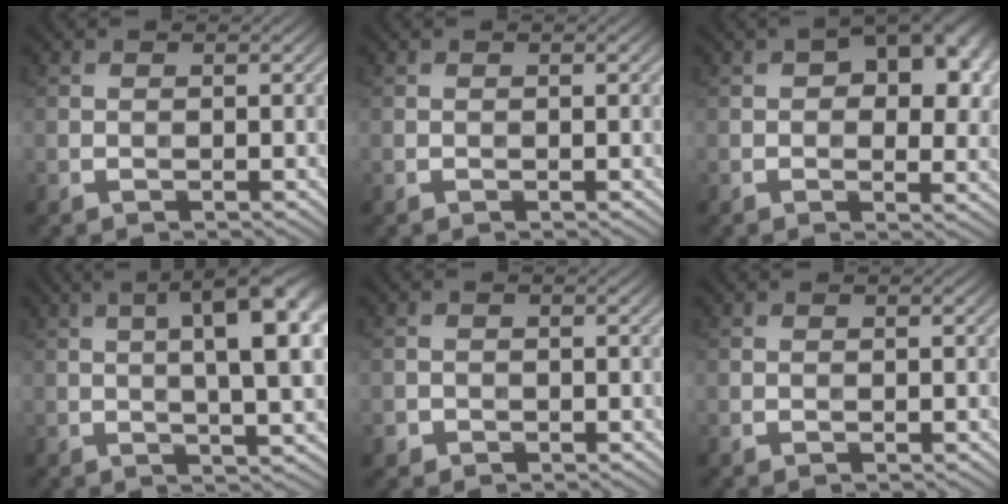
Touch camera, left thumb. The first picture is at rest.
{"total": 0.0}
{"total": 11.0, "force": [3.2, 6.2, 8.5], "torque": [-0.109, 0.008, 0.037]}
{"total": 11.8, "force": [2.5, 3.3, 11.0], "torque": [-0.146, 0.021, 0.030]}
{"total": 1.2, "force": [-0.7, 0.9, 0.1], "torque": [0.003, -0.003, -0.017]}
{"total": 0.0}